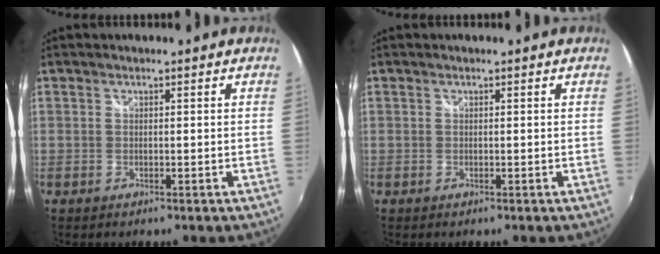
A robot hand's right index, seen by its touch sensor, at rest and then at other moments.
{"total": 0.0}